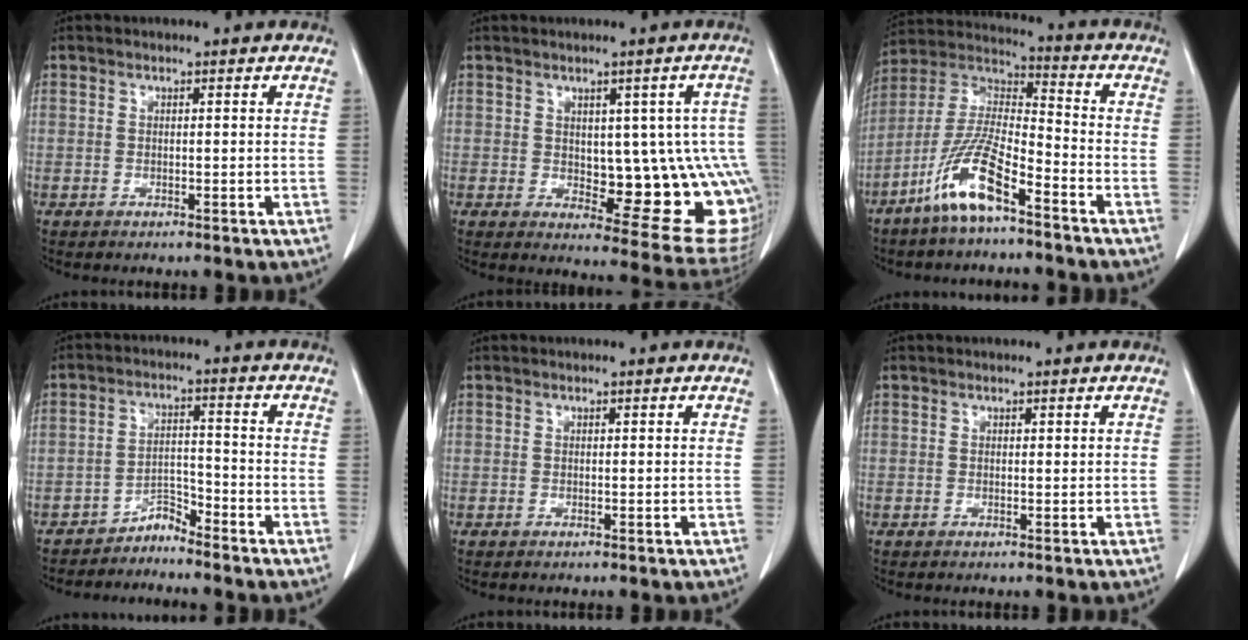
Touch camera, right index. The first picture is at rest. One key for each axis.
{"total": 14.0, "fx": -0.4, "fy": 5.5, "fz": 12.9, "tx": -0.116, "ty": 0.008, "tz": 0.011}
{"total": 12.0, "fx": -7.3, "fy": 2.0, "fz": 9.3, "tx": -0.200, "ty": -0.011, "tz": -0.147}
{"total": 3.1, "fx": -3.0, "fy": 0.6, "fz": -0.1, "tx": 0.012, "ty": 0.000, "tz": -0.052}
{"total": 0.0}
{"total": 0.0}